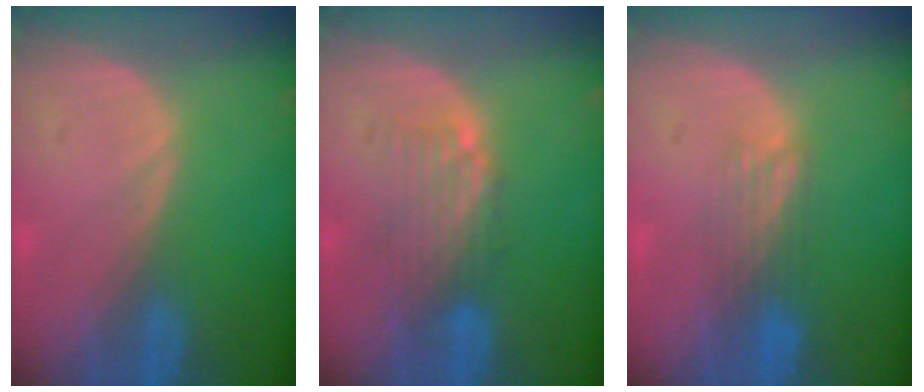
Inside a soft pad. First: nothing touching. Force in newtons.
{"total": 5.0, "press": 4.3, "slide": 2.6}
{"total": 4.0, "press": 3.3, "slide": 2.2}